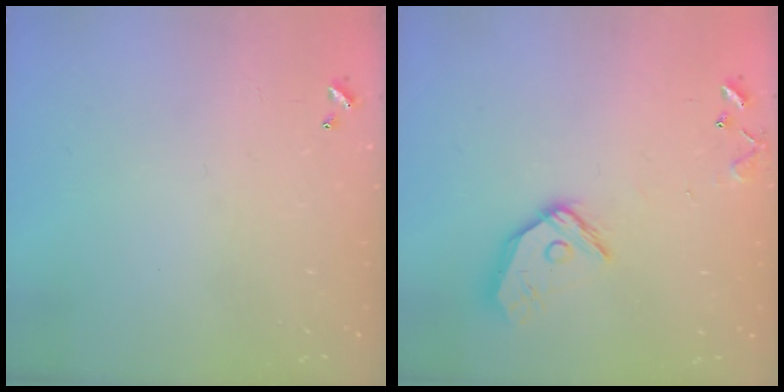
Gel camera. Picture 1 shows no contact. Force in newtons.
{"total": 12.2, "press": 12.2, "slide": 1.1}